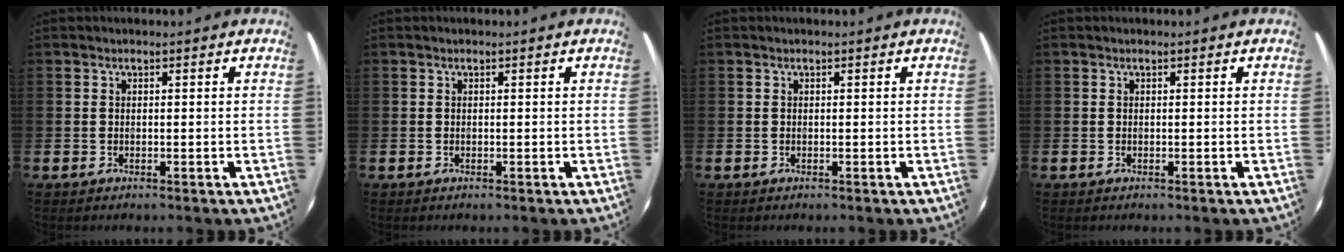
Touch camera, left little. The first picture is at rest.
{"total": 0.0}
{"total": 0.0}
{"total": 0.0}